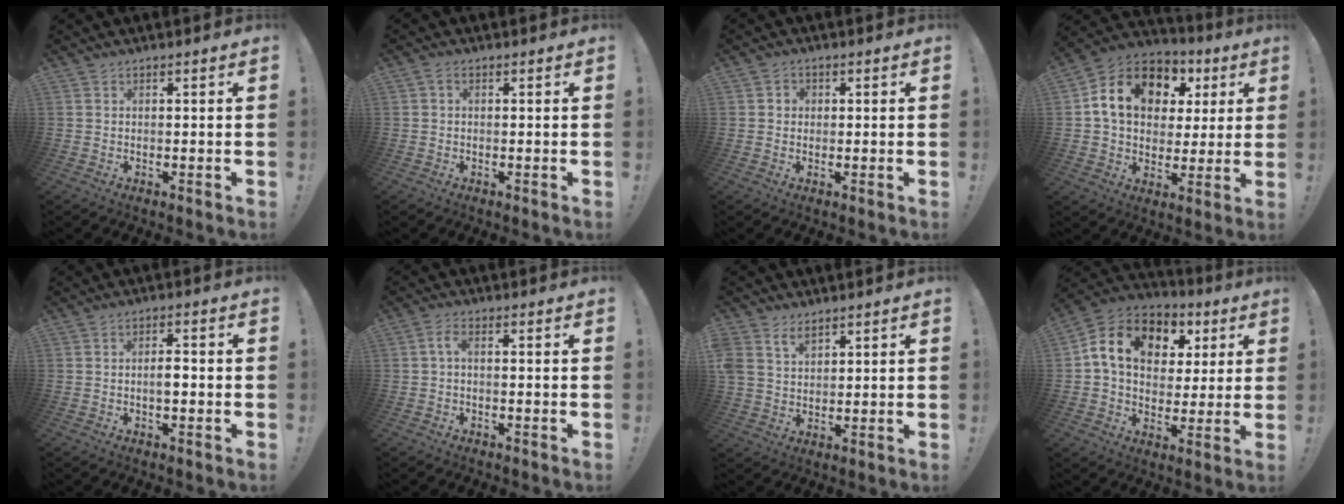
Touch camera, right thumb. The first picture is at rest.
{"total": 1.1, "force": [-0.2, 0.6, 0.9], "torque": [-0.021, 0.004, -0.002]}
{"total": 2.2, "force": [-0.1, 2.0, 0.9], "torque": [-0.011, 0.005, -0.002]}
{"total": 16.4, "force": [5.8, 12.2, 9.3], "torque": [-0.148, -0.015, 0.116]}
{"total": 3.4, "force": [-0.8, 1.3, 3.0], "torque": [-0.044, 0.006, -0.016]}
{"total": 2.9, "force": [-0.3, 0.7, 2.8], "torque": [-0.070, 0.000, -0.011]}
{"total": 5.8, "force": [3.8, 3.7, 2.4], "torque": [-0.053, -0.011, 0.076]}
{"total": 14.8, "force": [5.1, 11.0, 8.6], "torque": [-0.131, -0.012, 0.096]}